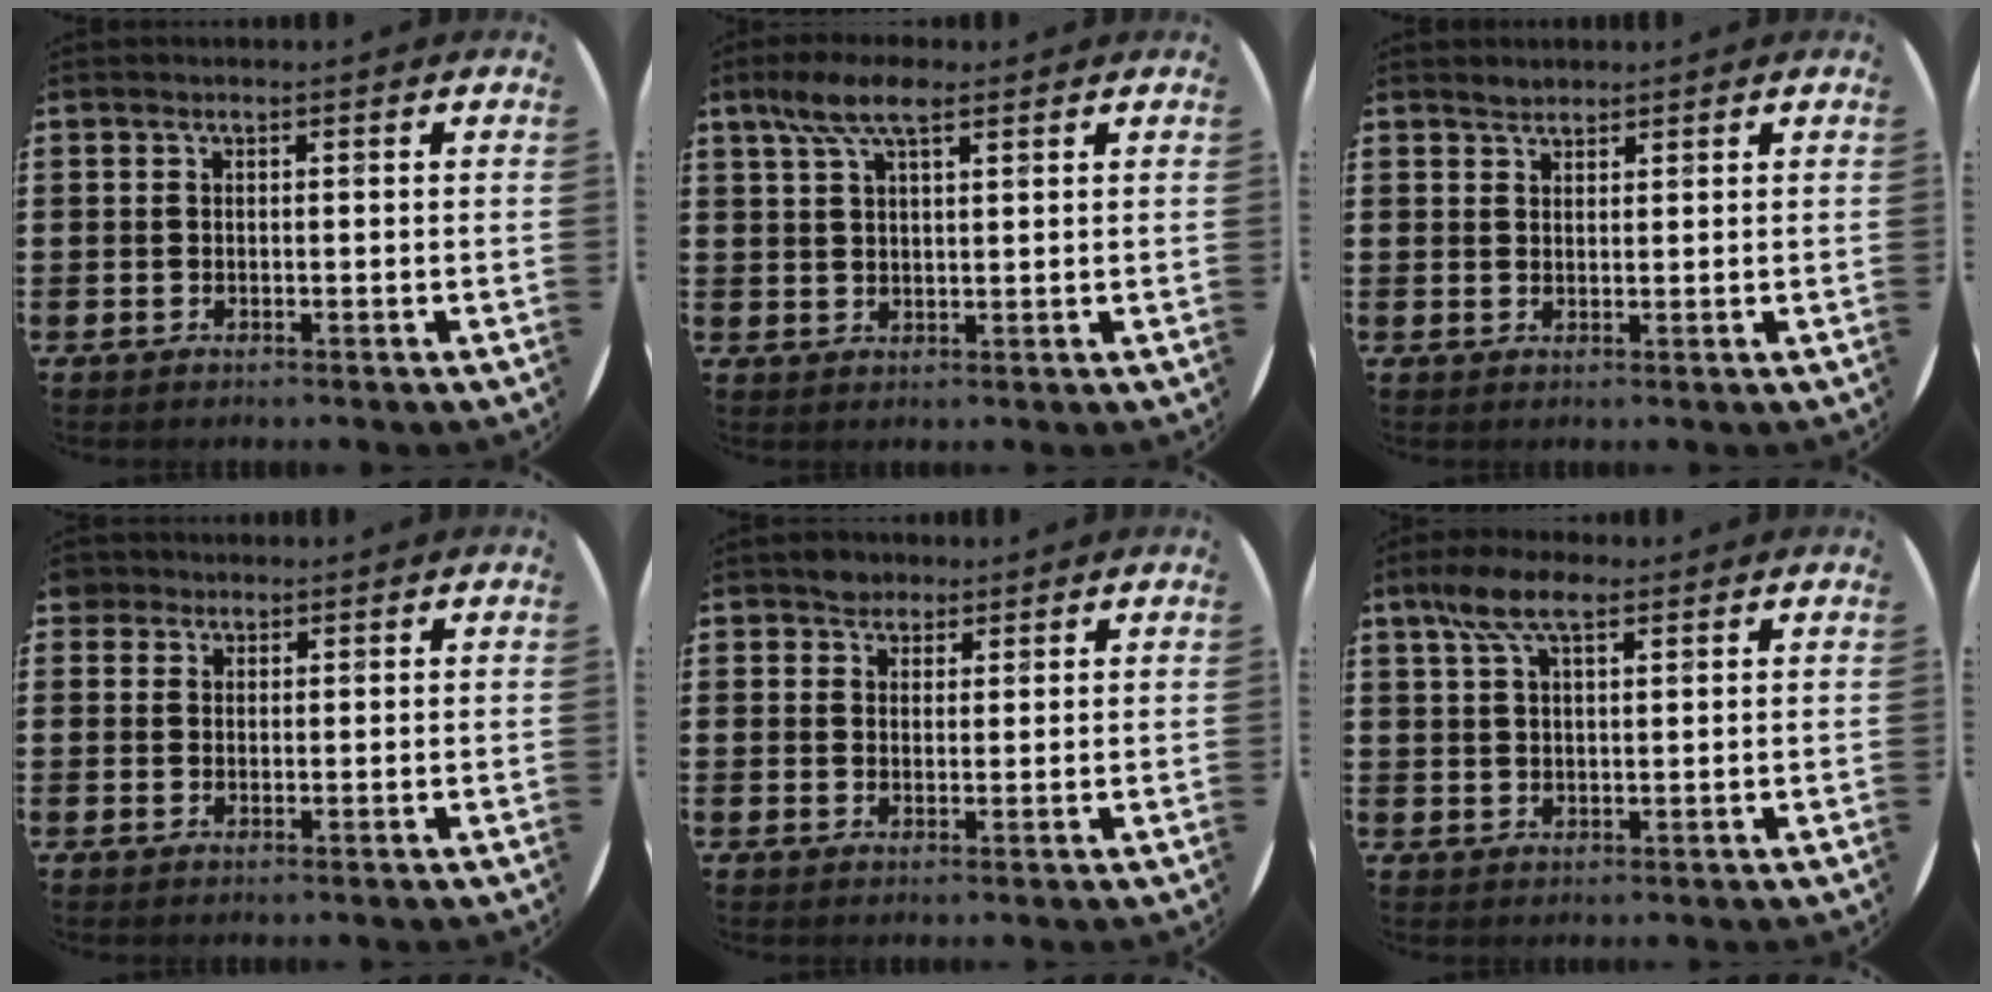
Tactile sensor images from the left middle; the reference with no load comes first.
{"total": 6.6, "force": [4.1, 2.3, 4.5], "torque": [-0.090, 0.006, 0.072]}
{"total": 1.5, "force": [1.5, 0.4, -0.1], "torque": [-0.001, 0.003, 0.029]}
{"total": 1.9, "force": [1.5, 1.1, 0.0], "torque": [0.004, 0.003, 0.029]}
{"total": 2.5, "force": [2.2, 1.3, 0.0], "torque": [0.003, 0.001, 0.042]}
{"total": 6.4, "force": [4.0, 2.5, 4.4], "torque": [-0.095, 0.008, 0.072]}